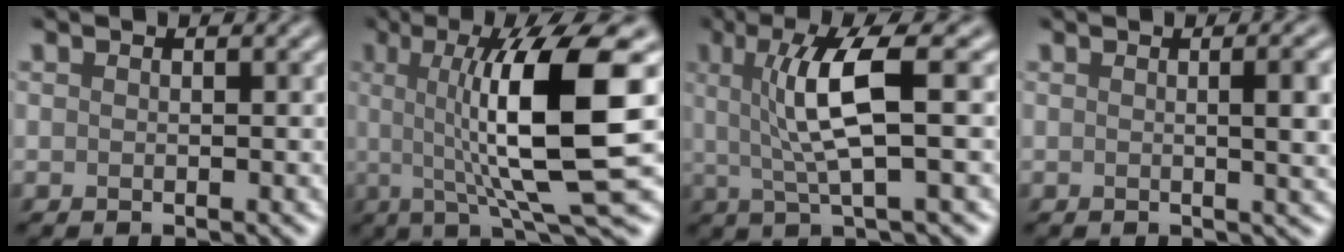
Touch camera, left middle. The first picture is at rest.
{"total": 11.5, "force": [1.0, 2.3, 11.2], "torque": [-0.152, 0.005, 0.025]}
{"total": 5.8, "force": [0.9, 0.9, 5.6], "torque": [-0.113, 0.007, 0.025]}
{"total": 4.8, "force": [0.4, 1.6, 4.6], "torque": [-0.034, 0.016, 0.007]}